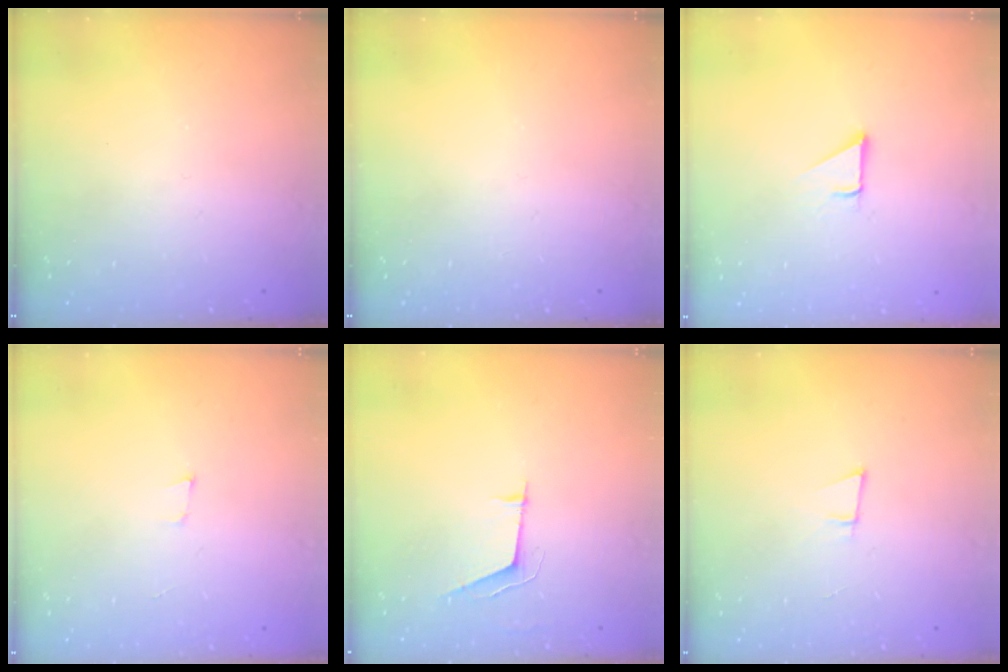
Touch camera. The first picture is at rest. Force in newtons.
{"total": 0.0}
{"total": 1.6, "press": 1.6, "slide": 0.2}
{"total": 3.5, "press": 2.3, "slide": 2.6}
{"total": 5.4, "press": 4.9, "slide": 2.4}
{"total": 5.2, "press": 4.3, "slide": 2.9}